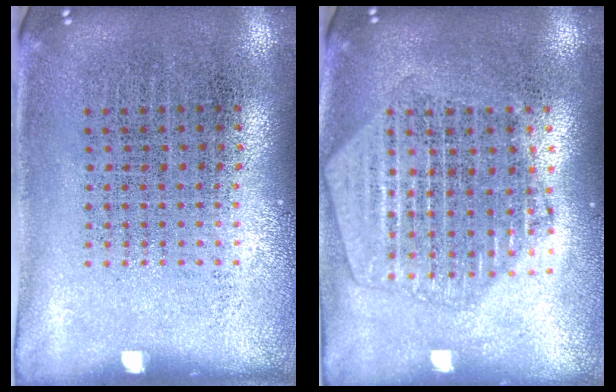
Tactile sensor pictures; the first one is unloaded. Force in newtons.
{"total": 2.1, "press": 1.9, "slide": 0.9}